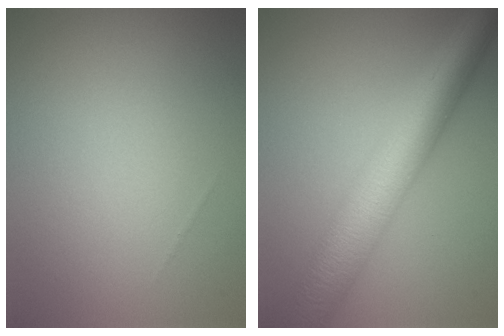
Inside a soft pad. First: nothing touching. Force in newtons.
{"total": 8.0, "press": 8.0, "slide": 0.3}